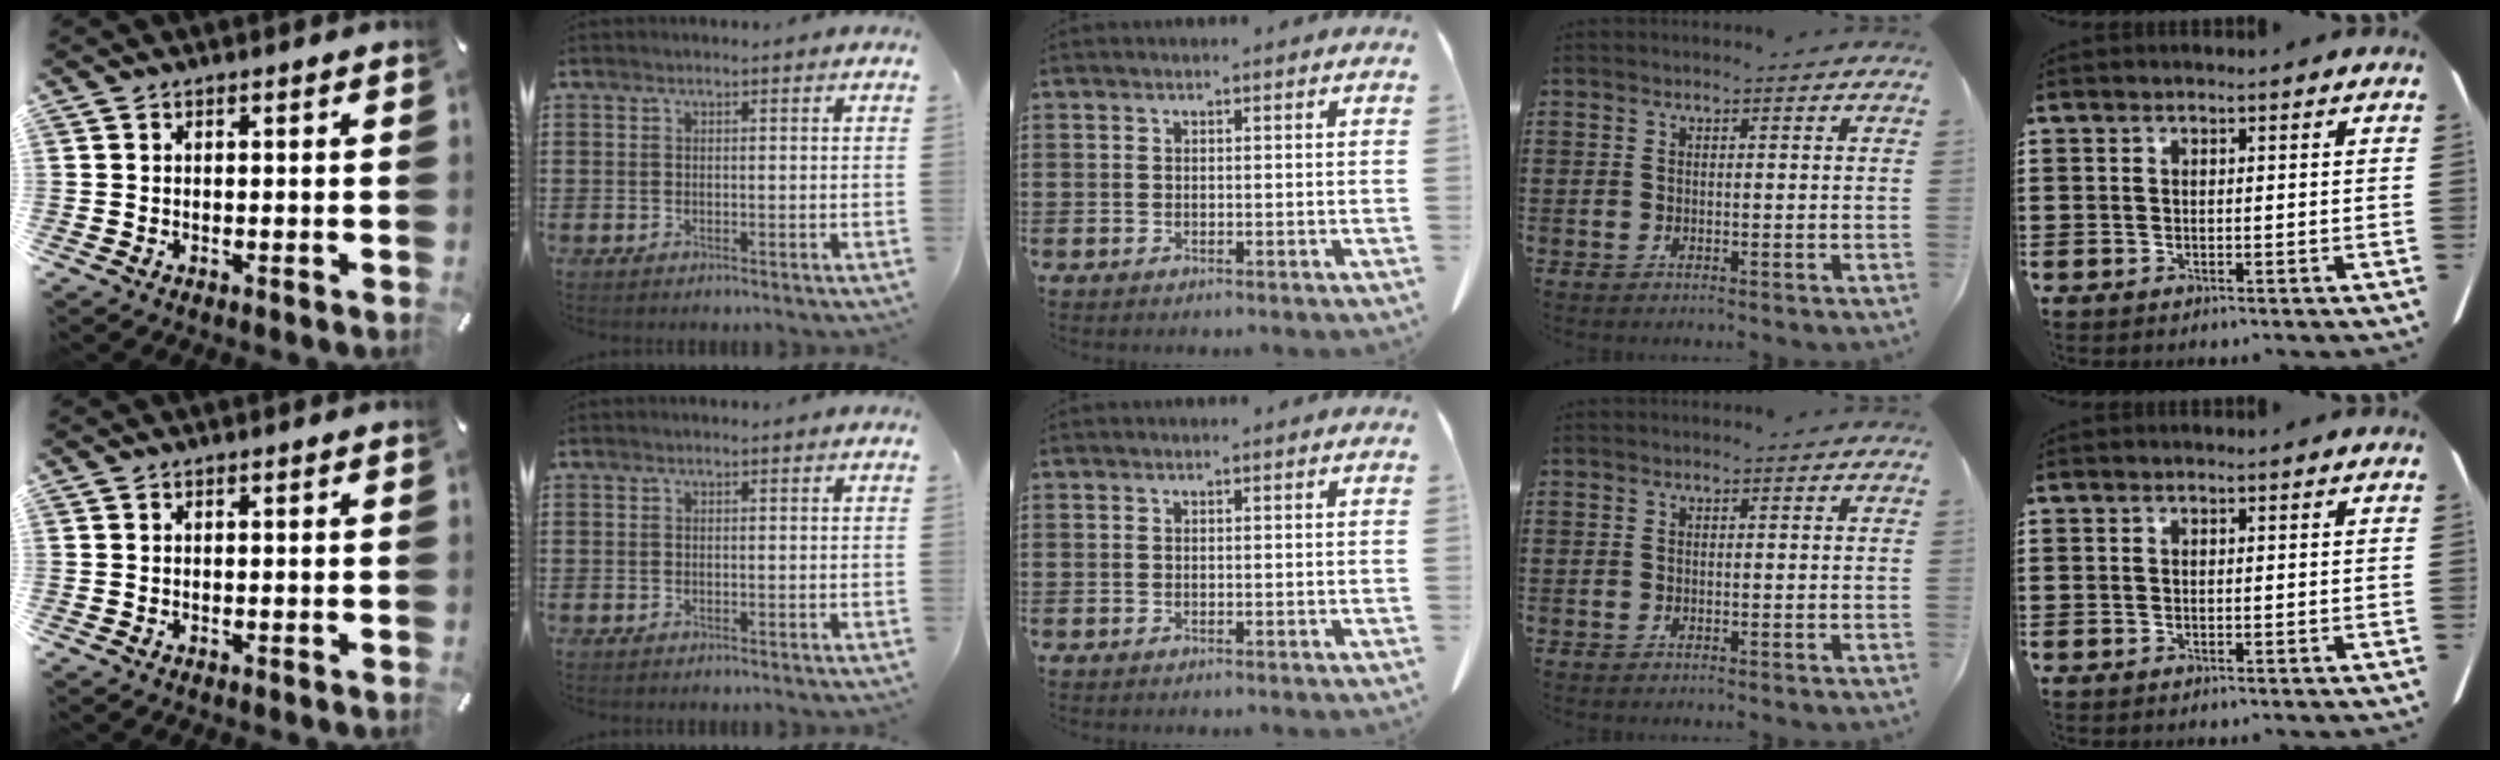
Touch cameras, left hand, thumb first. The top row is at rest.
{}